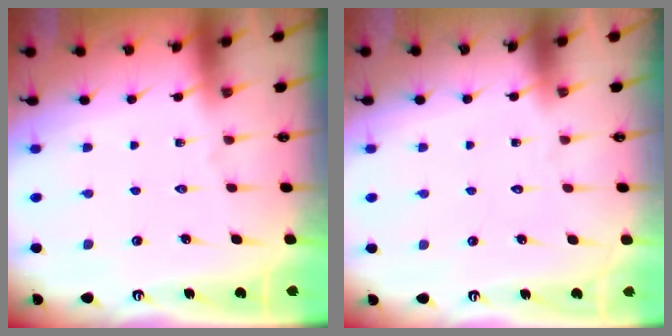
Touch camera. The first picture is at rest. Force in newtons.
{"total": 1.6, "press": 1.6, "slide": 0.1}